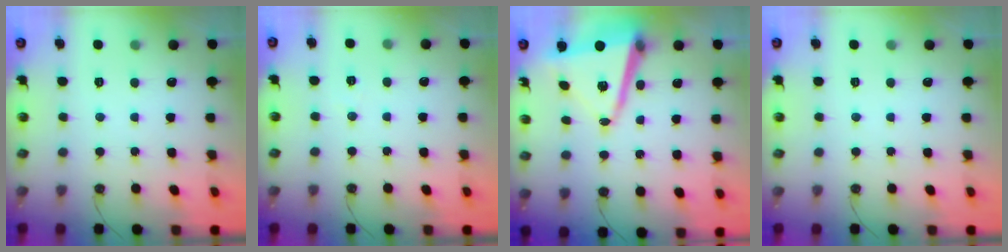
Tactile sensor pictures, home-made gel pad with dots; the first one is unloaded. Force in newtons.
{"total": 4.9, "press": 2.2, "slide": 4.4}
{"total": 12.8, "press": 12.5, "slide": 2.5}
{"total": 0.0}